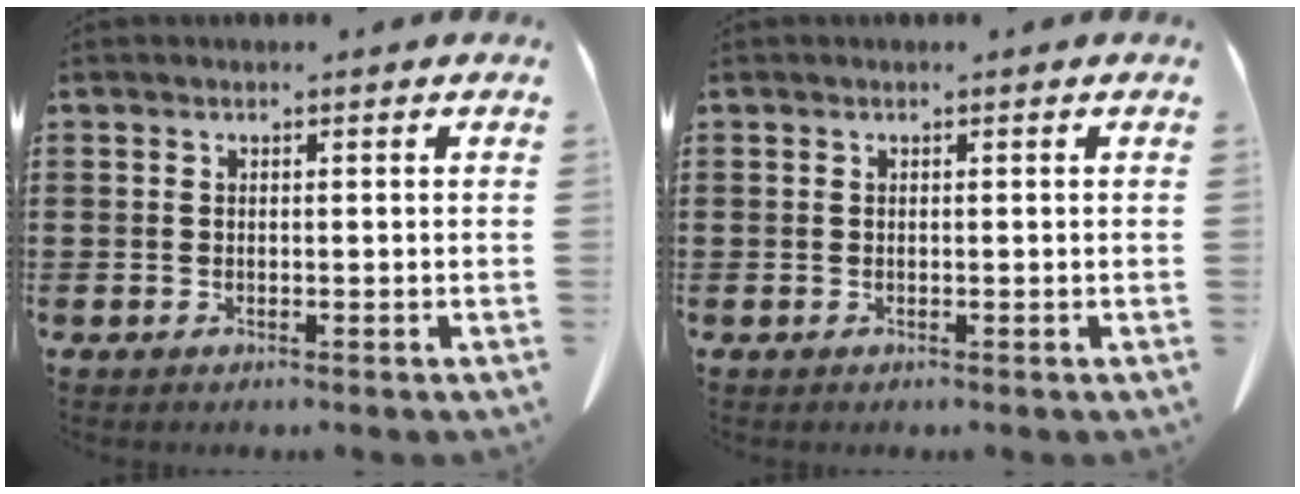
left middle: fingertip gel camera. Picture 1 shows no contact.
{"total": 0.0}